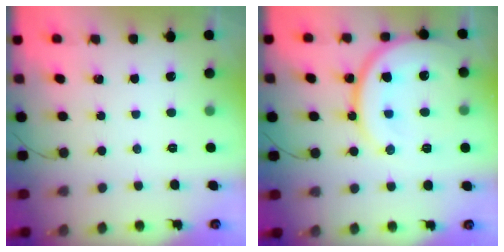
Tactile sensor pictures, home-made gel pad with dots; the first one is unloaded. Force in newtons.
{"total": 17.6, "press": 17.6, "slide": 1.7}